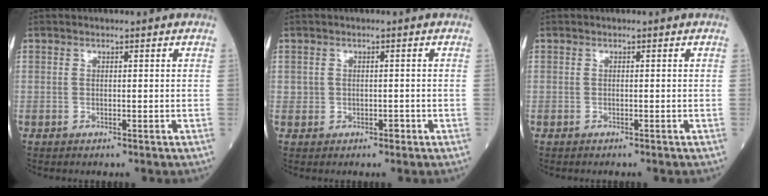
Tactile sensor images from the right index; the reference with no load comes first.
{"total": 1.4, "force": [-0.2, 1.2, 0.6], "torque": [-0.011, 0.004, 0.001]}
{"total": 0.5, "force": [-0.5, 0.0, 0.1], "torque": [0.002, -0.001, -0.011]}